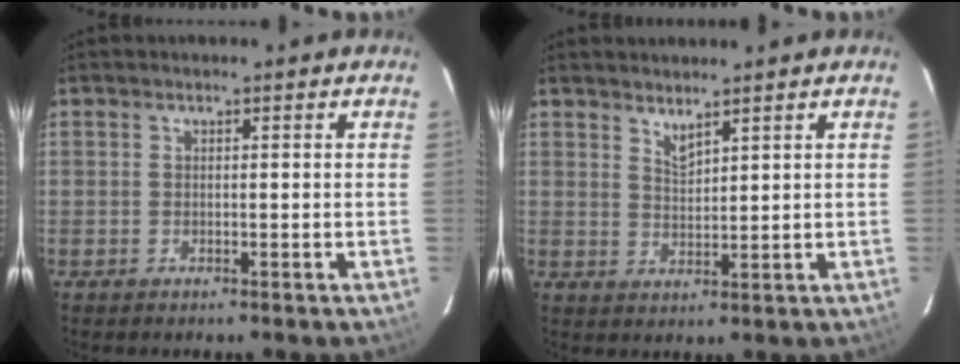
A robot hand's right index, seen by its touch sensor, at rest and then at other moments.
{"total": 2.7, "force": [2.3, 0.4, 1.2], "torque": [-0.021, 0.000, 0.041]}